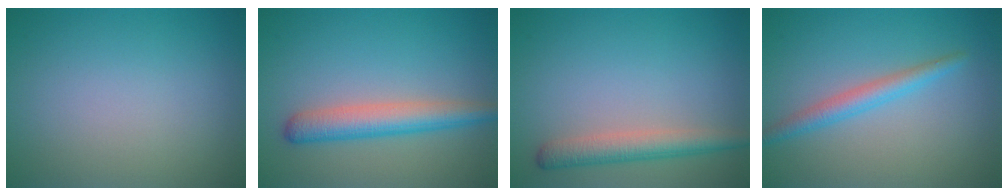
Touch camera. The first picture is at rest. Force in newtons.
{"total": 4.1, "press": 4.1, "slide": 0.1}
{"total": 3.3, "press": 3.3, "slide": 0.1}
{"total": 2.4, "press": 2.4, "slide": 0.1}